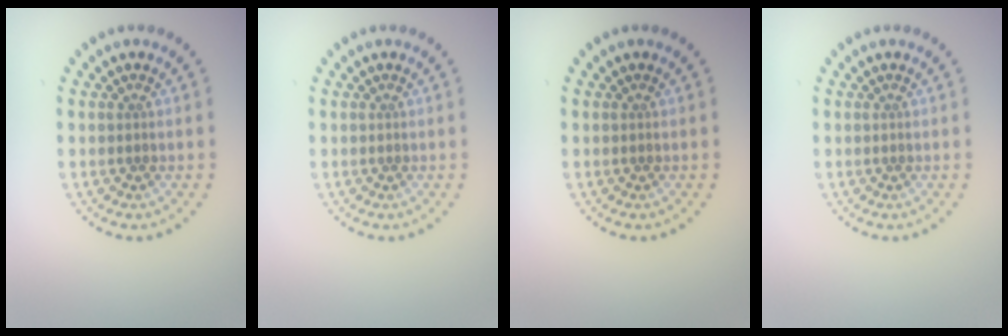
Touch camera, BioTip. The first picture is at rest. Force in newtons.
{"total": 0.0}
{"total": 0.0}
{"total": 0.0}